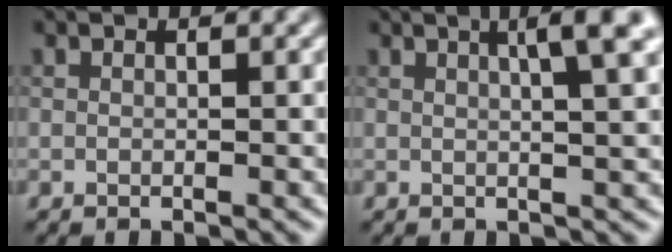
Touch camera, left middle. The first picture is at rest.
{"total": 4.8, "force": [1.8, 1.0, 4.3], "torque": [-0.048, 0.014, 0.020]}